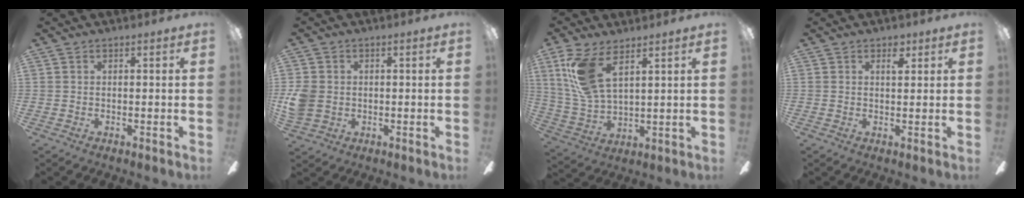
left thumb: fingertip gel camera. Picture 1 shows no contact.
{"total": 5.6, "force": [0.0, 5.0, 2.6], "torque": [-0.062, 0.007, 0.000]}
{"total": 13.0, "force": [6.8, 5.5, 9.6], "torque": [-0.213, -0.015, 0.127]}
{"total": 3.0, "force": [2.0, 1.5, 1.6], "torque": [-0.012, -0.007, 0.031]}